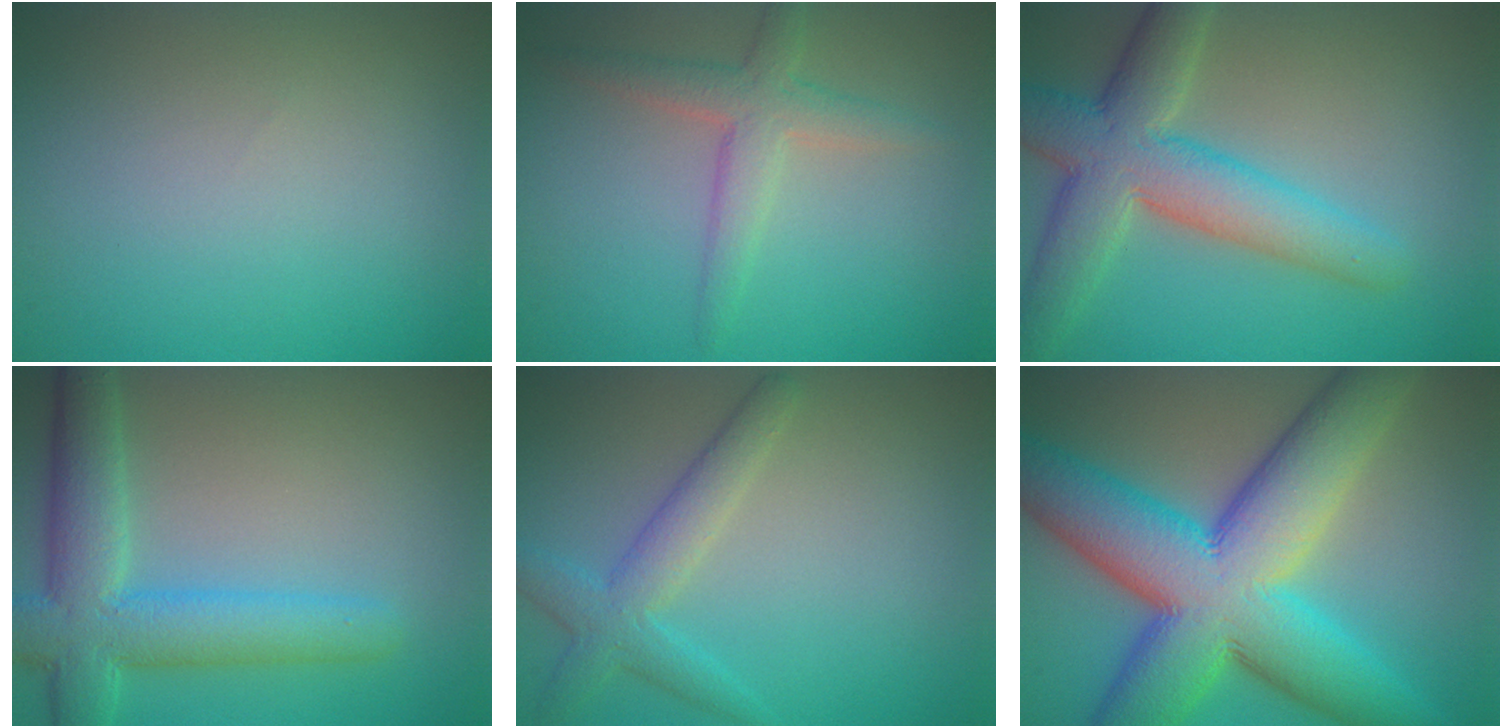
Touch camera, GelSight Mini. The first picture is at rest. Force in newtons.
{"total": 3.2, "press": 3.2, "slide": 0.2}
{"total": 7.6, "press": 7.6, "slide": 0.4}
{"total": 7.1, "press": 7.1, "slide": 0.3}
{"total": 3.3, "press": 3.3, "slide": 0.1}
{"total": 14.9, "press": 14.9, "slide": 0.2}